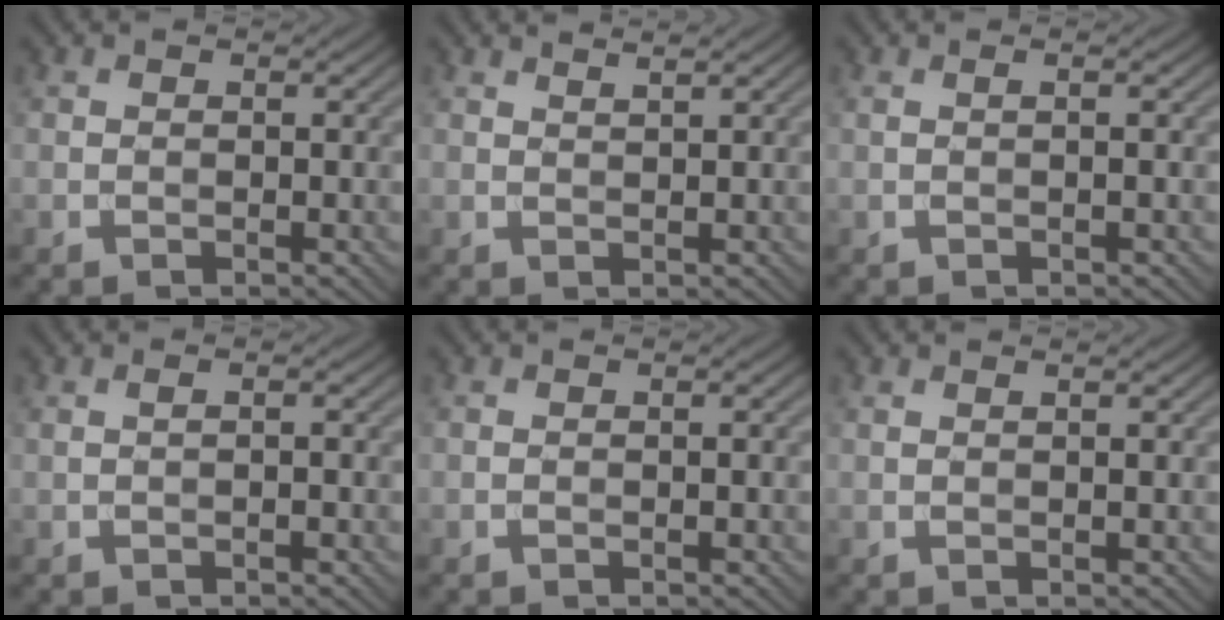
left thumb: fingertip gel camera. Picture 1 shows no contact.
{"total": 1.4, "force": [1.2, 0.1, 0.7], "torque": [-0.016, 0.001, 0.021]}
{"total": 1.4, "force": [0.3, 0.1, 1.4], "torque": [-0.024, 0.005, -0.002]}
{"total": 0.9, "force": [0.0, 0.0, 0.9], "torque": [-0.017, 0.002, -0.001]}
{"total": 0.9, "force": [-0.1, 0.0, 0.9], "torque": [-0.016, 0.004, -0.003]}
{"total": 1.0, "force": [0.5, 0.1, 0.9], "torque": [-0.018, 0.005, 0.004]}